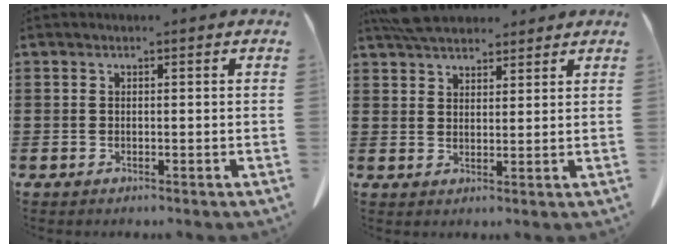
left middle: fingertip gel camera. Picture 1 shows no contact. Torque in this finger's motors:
{"motor_torque": [1.45, -0.24, 0.26, 0.11]}